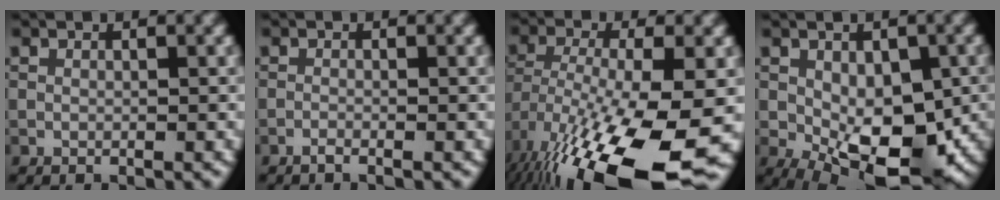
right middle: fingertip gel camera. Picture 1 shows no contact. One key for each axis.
{"total": 0.7, "fx": -0.5, "fy": 0.1, "fz": 0.5, "tx": -0.009, "ty": 0.000, "tz": -0.011}
{"total": 16.7, "fx": -8.3, "fy": 6.2, "fz": 13.1, "tx": -0.264, "ty": -0.051, "tz": -0.124}
{"total": 9.8, "fx": -2.3, "fy": 5.3, "fz": 7.9, "tx": -0.124, "ty": -0.017, "tz": -0.029}